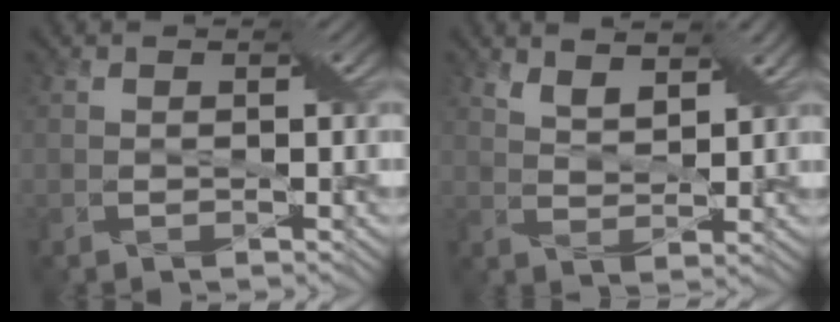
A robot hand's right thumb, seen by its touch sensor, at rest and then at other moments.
{"total": 4.7, "force": [3.3, 1.7, 2.9], "torque": [-0.063, -0.003, 0.067]}